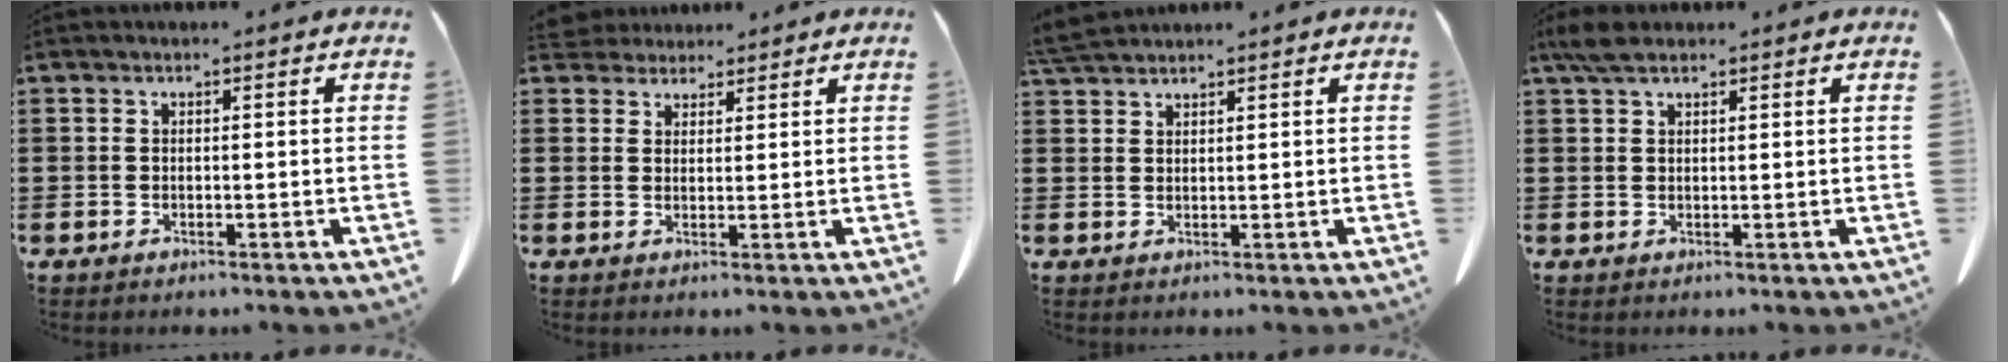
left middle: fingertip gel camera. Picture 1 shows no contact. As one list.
[{"total": 3.0, "force": [2.7, 1.1, 0.1], "torque": [-0.011, -0.001, 0.054]}, {"total": 3.4, "force": [3.2, 0.4, 1.2], "torque": [-0.034, -0.003, 0.062]}, {"total": 3.2, "force": [2.2, 1.2, 2.0], "torque": [-0.047, 0.004, 0.043]}]